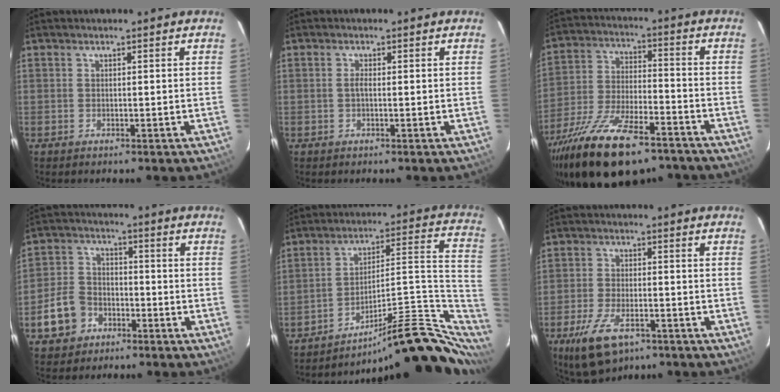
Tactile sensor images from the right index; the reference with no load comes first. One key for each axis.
{"total": 1.0, "fx": -0.1, "fy": 0.3, "fz": 0.9, "tx": -0.020, "ty": 0.002, "tz": -0.004}
{"total": 22.0, "fx": -15.6, "fy": 8.2, "fz": 13.2, "tx": -0.259, "ty": -0.038, "tz": -0.254}
{"total": 8.8, "fx": -4.4, "fy": 6.8, "fz": 3.4, "tx": -0.094, "ty": 0.025, "tz": -0.073}
{"total": 20.6, "fx": -13.3, "fy": 4.9, "fz": 14.9, "tx": -0.184, "ty": 0.025, "tz": -0.194}
{"total": 10.5, "fx": -6.2, "fy": 4.8, "fz": 7.0, "tx": -0.158, "ty": -0.020, "tz": -0.109}